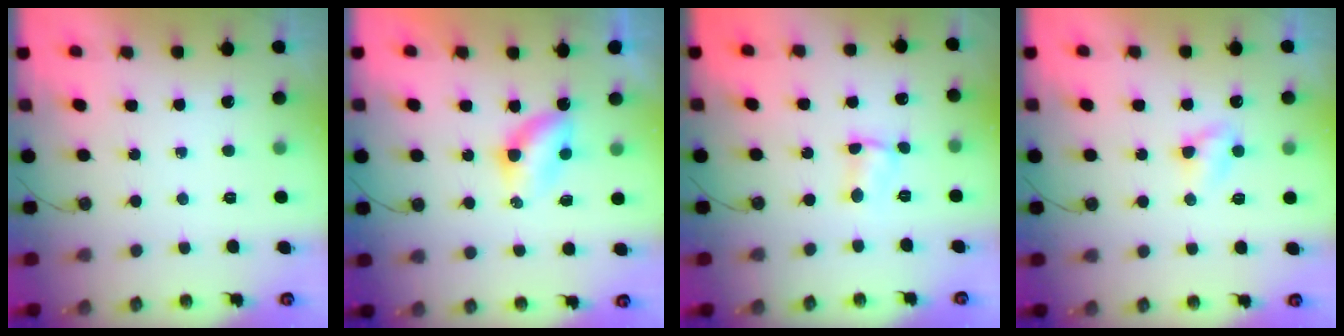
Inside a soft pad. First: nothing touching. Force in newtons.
{"total": 4.6, "press": 4.6, "slide": 0.5}
{"total": 2.6, "press": 2.6, "slide": 0.4}
{"total": 3.8, "press": 3.8, "slide": 0.6}